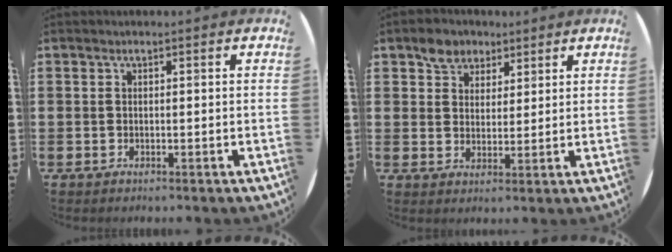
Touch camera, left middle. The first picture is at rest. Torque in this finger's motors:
{"motor_torque": [0.90, -0.85, 0.06, 0.03]}